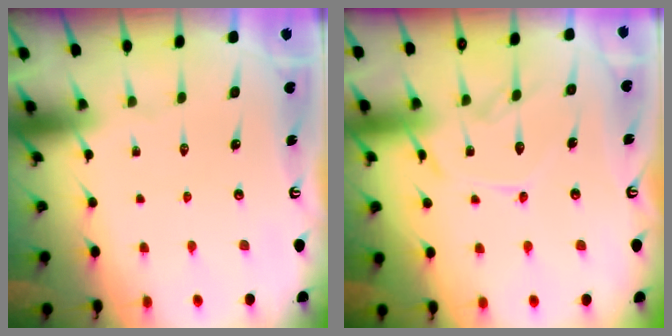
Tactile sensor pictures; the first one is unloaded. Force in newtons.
{"total": 11.4, "press": 11.4, "slide": 0.5}